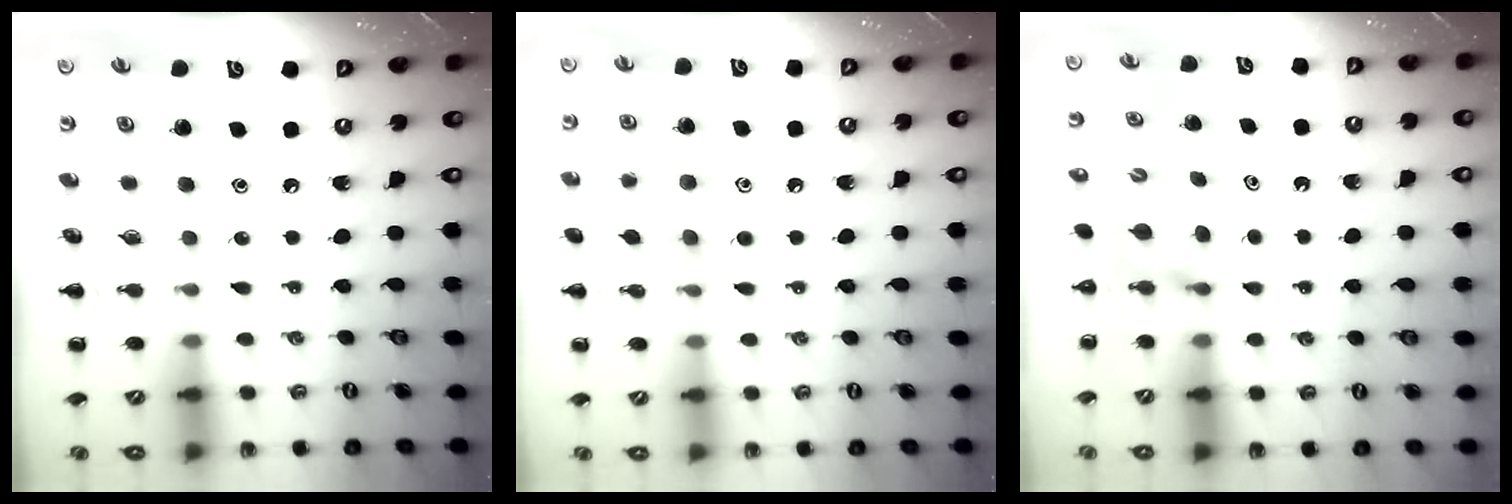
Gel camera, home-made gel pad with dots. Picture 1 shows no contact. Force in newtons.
{"total": 7.8, "press": 7.5, "slide": 2.0}
{"total": 3.7, "press": 3.6, "slide": 0.7}